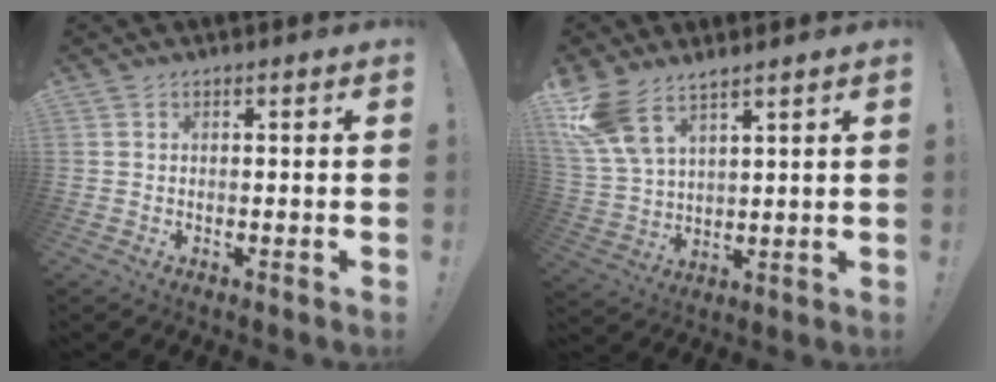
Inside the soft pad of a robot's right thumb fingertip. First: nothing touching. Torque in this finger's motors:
{"motor_torque": [0.26, 0.31, 0.98, 0.54, 0.12]}